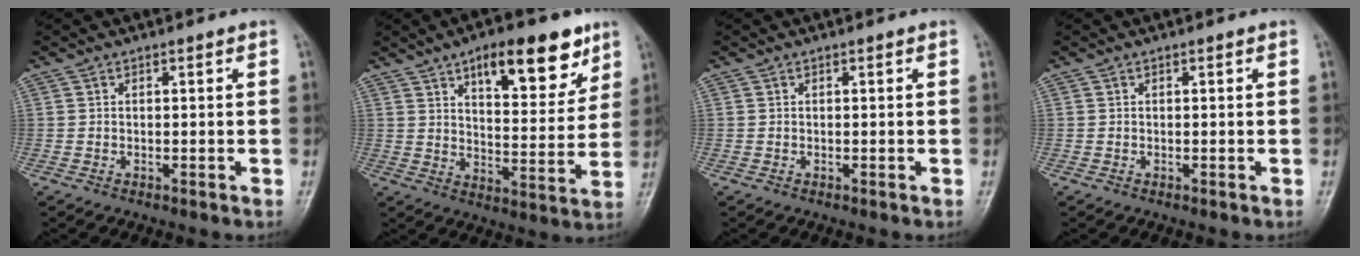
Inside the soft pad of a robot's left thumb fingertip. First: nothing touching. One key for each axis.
{"total": 15.6, "fx": 9.0, "fy": 6.4, "fz": 11.1, "tx": -0.115, "ty": -0.044, "tz": 0.135}
{"total": 0.0}
{"total": 0.0}